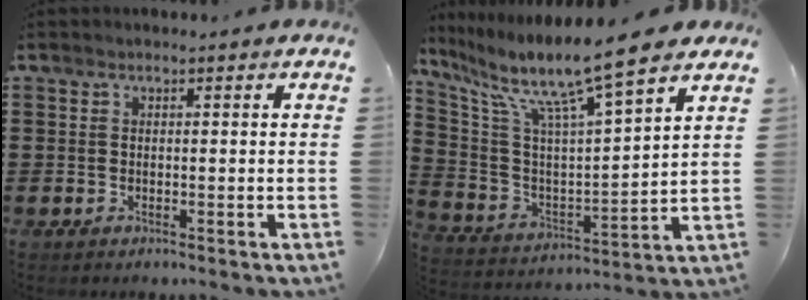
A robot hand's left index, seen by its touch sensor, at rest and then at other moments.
{"total": 11.3, "force": [8.5, 0.7, 7.4], "torque": [-0.166, -0.059, 0.135]}